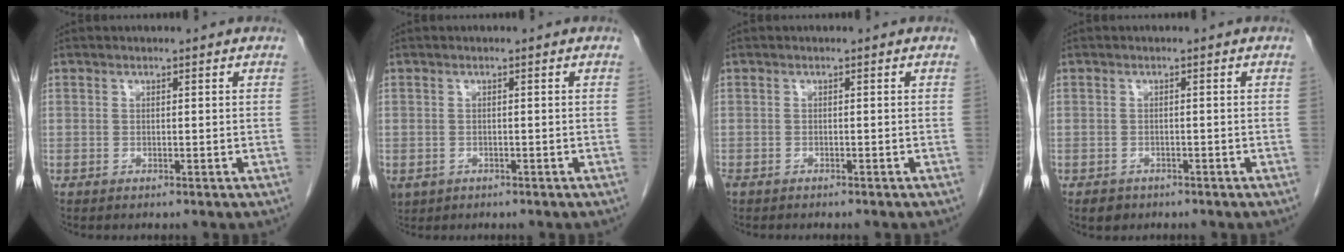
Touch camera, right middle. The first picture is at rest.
{"total": 3.7, "force": [-1.8, 3.0, 1.2], "torque": [-0.027, -0.003, -0.025]}
{"total": 2.5, "force": [-2.1, 0.9, 1.1], "torque": [-0.021, -0.006, -0.026]}
{"total": 1.9, "force": [-1.3, 1.3, 0.4], "torque": [-0.012, 0.002, -0.014]}